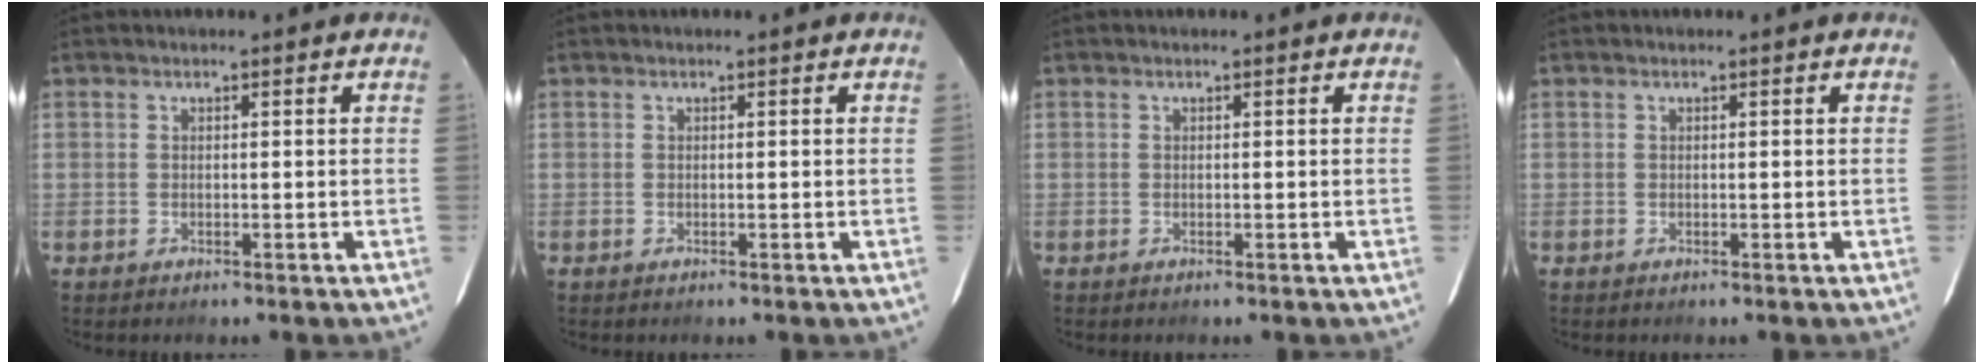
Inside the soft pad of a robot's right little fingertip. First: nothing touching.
{"total": 0.0}
{"total": 0.0}
{"total": 0.0}